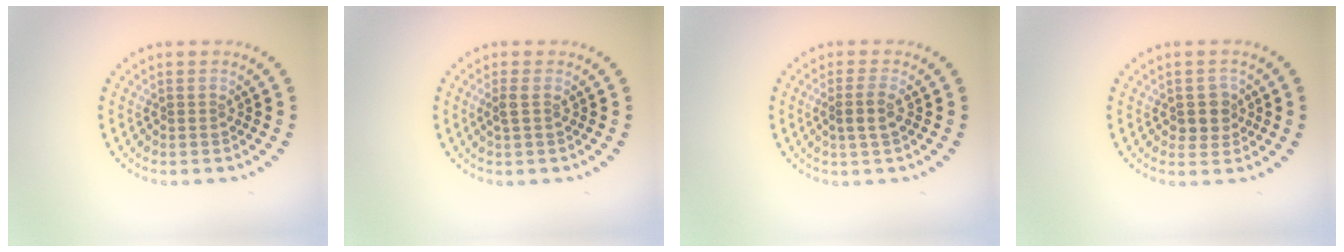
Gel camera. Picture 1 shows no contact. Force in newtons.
{"total": 1.0, "press": 0.9, "slide": 0.4}
{"total": 1.7, "press": 1.5, "slide": 0.9}
{"total": 2.0, "press": 1.8, "slide": 0.9}